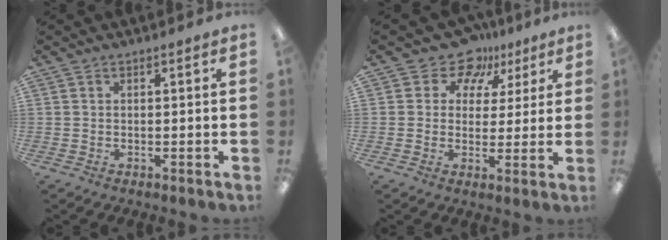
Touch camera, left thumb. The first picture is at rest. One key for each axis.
{"total": 9.6, "fx": 7.1, "fy": 6.2, "fz": 1.9, "tx": -0.042, "ty": -0.050, "tz": 0.130}